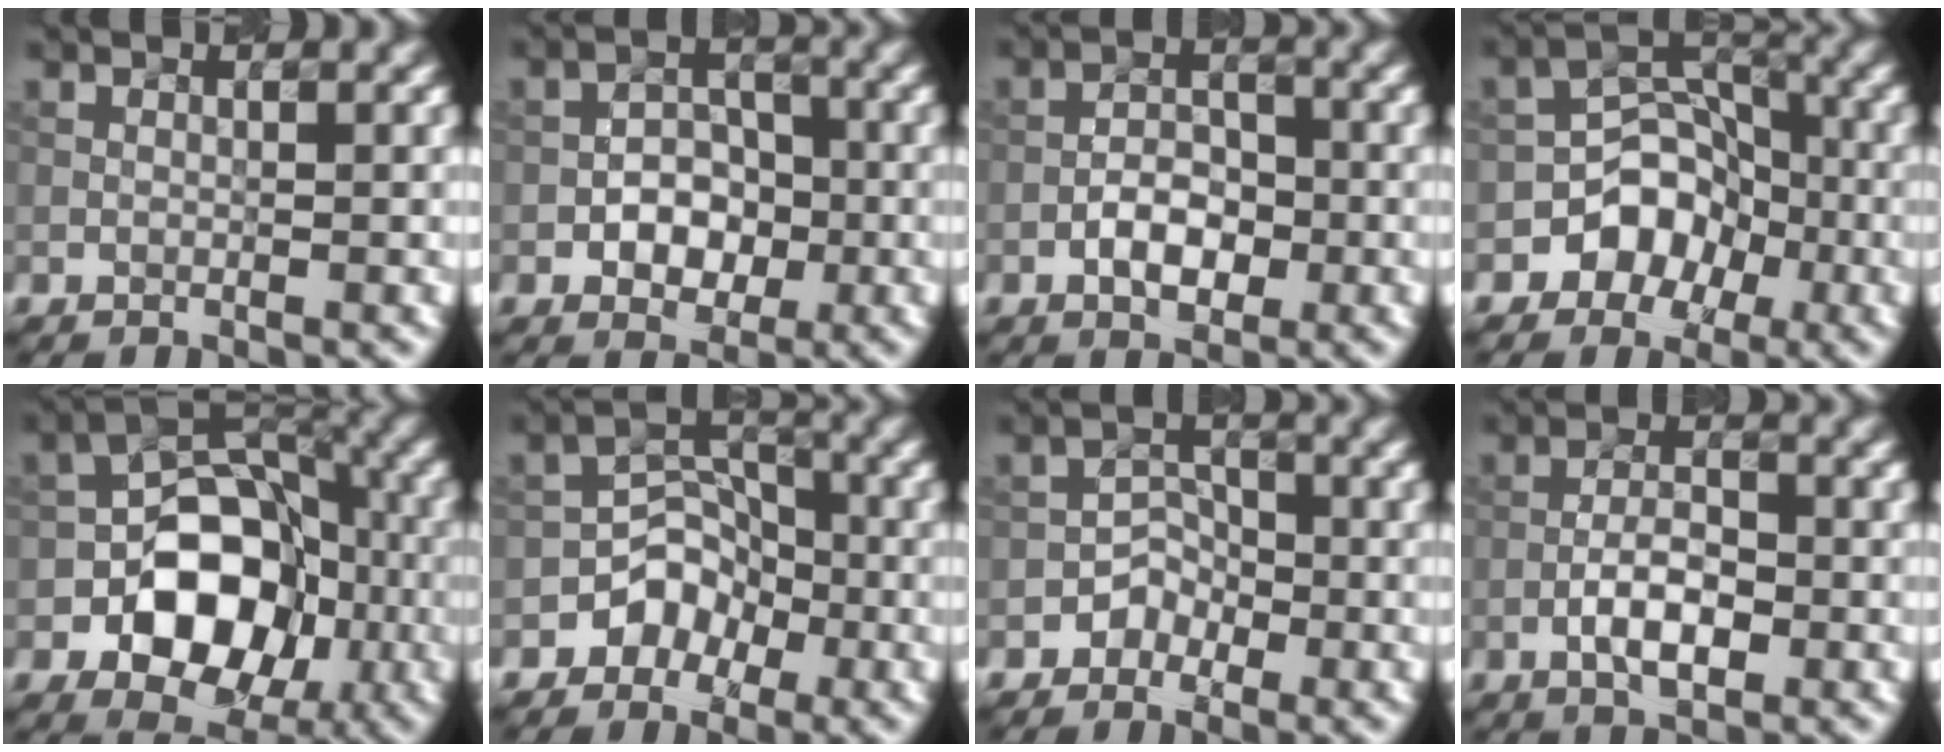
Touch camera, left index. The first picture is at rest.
{"total": 3.2, "force": [-1.3, 2.4, 1.8], "torque": [-0.019, 0.007, -0.014]}
{"total": 3.0, "force": [-1.5, 1.7, 2.0], "torque": [-0.029, 0.008, -0.018]}
{"total": 4.4, "force": [-2.4, 3.5, 1.3], "torque": [0.003, 0.017, -0.034]}
{"total": 9.3, "force": [-3.0, 6.5, 5.9], "torque": [-0.075, 0.010, -0.044]}
{"total": 3.1, "force": [-1.9, 2.3, 0.6], "torque": [0.005, 0.014, -0.022]}
{"total": 1.8, "force": [-1.3, 1.2, -0.2], "torque": [0.010, 0.012, -0.015]}
{"total": 3.2, "force": [-1.5, 1.2, 2.5], "torque": [-0.046, 0.006, -0.024]}